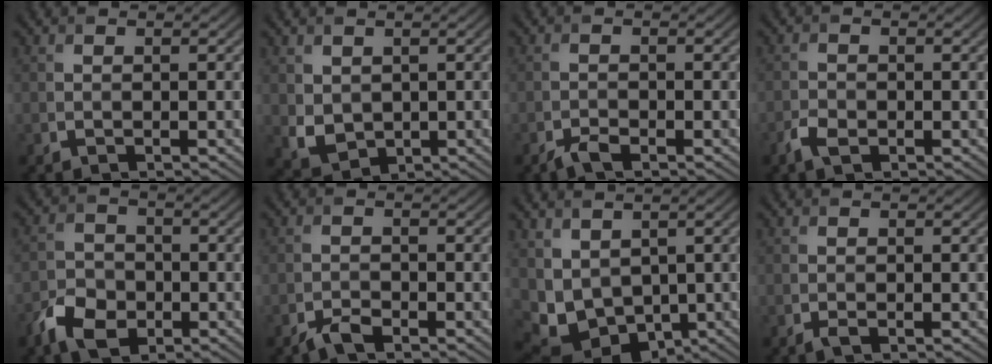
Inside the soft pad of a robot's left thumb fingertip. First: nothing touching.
{"total": 3.5, "force": [1.0, 2.8, 1.8], "torque": [-0.054, -0.012, 0.026]}
{"total": 1.7, "force": [-1.4, 0.4, 1.0], "torque": [-0.023, -0.002, -0.030]}
{"total": 2.4, "force": [-1.4, 1.3, 1.5], "torque": [-0.034, -0.002, -0.031]}
{"total": 5.6, "force": [-3.1, 3.7, 2.9], "torque": [-0.063, -0.005, -0.068]}
{"total": 2.2, "force": [-1.7, 0.6, 1.2], "torque": [-0.027, -0.001, -0.037]}
{"total": 7.2, "force": [1.4, 5.4, 4.6], "torque": [-0.128, -0.026, 0.040]}
{"total": 0.7, "force": [-0.4, 0.1, 0.6], "torque": [-0.013, -0.001, -0.008]}